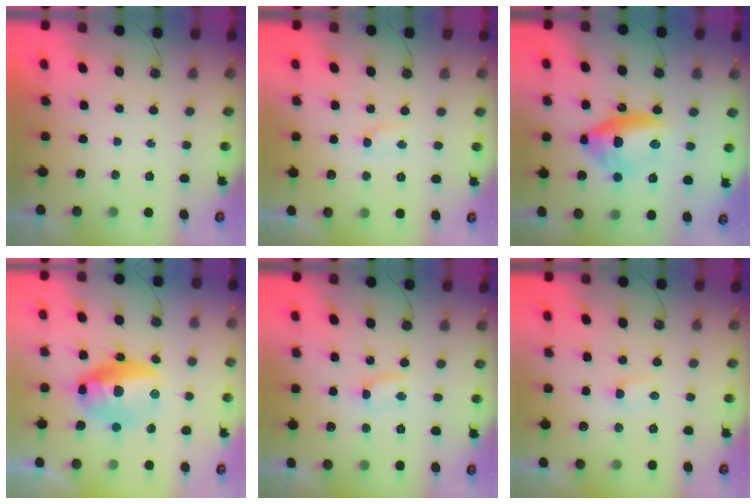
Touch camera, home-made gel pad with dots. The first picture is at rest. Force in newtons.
{"total": 4.8, "press": 3.0, "slide": 3.8}
{"total": 11.1, "press": 10.8, "slide": 2.4}
{"total": 18.5, "press": 16.4, "slide": 8.6}
{"total": 3.9, "press": 3.8, "slide": 0.8}
{"total": 3.0, "press": 3.0, "slide": 0.3}